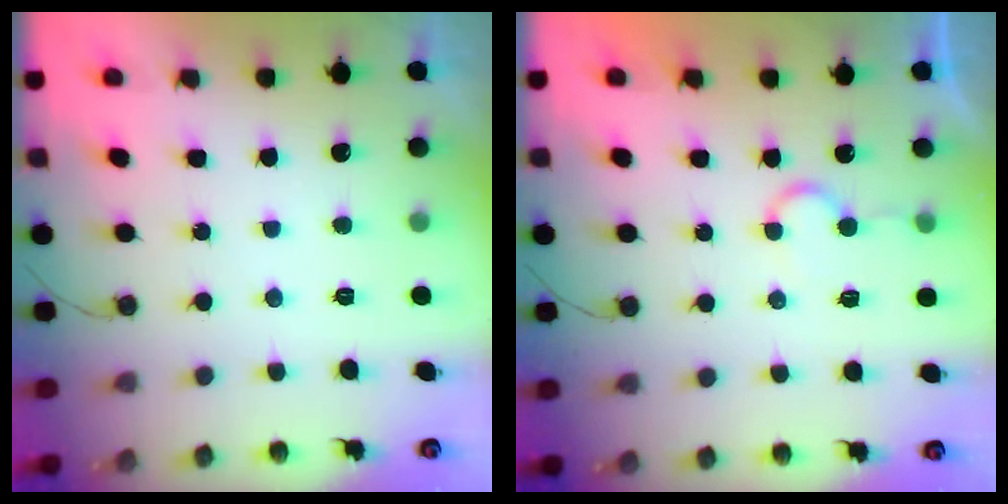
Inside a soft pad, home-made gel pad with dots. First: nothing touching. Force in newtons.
{"total": 4.7, "press": 4.7, "slide": 0.3}